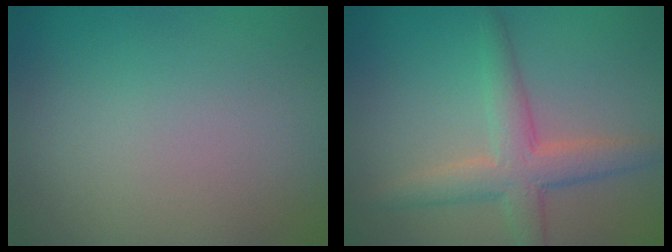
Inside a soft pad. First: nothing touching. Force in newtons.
{"total": 4.3, "press": 4.3, "slide": 0.2}